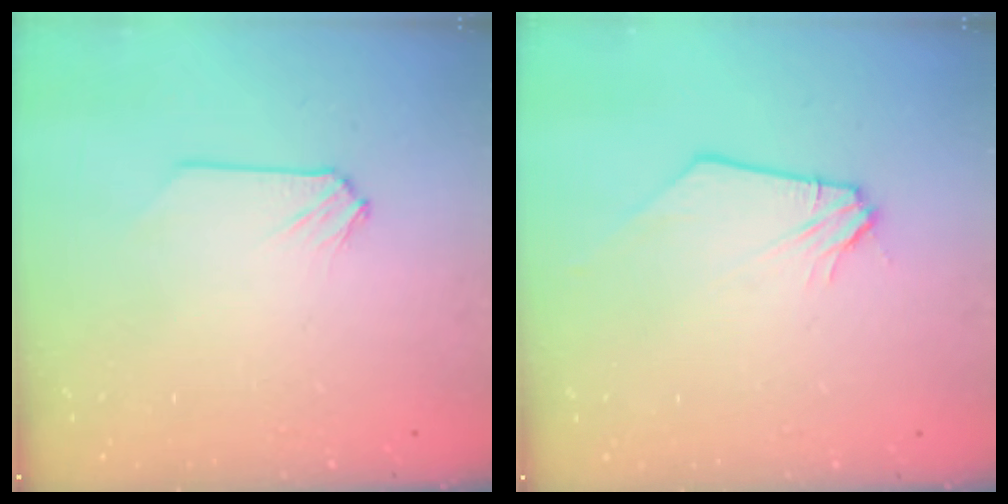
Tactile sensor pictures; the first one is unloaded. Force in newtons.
{"total": 1.2, "press": 1.2, "slide": 0.1}